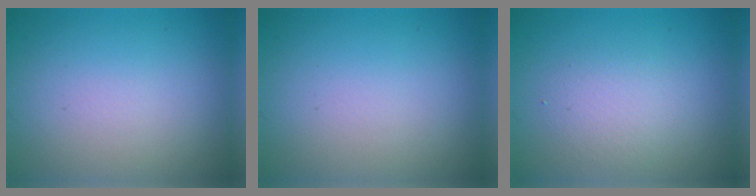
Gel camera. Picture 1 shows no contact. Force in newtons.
{"total": 0.0}
{"total": 2.2, "press": 2.2, "slide": 0.2}